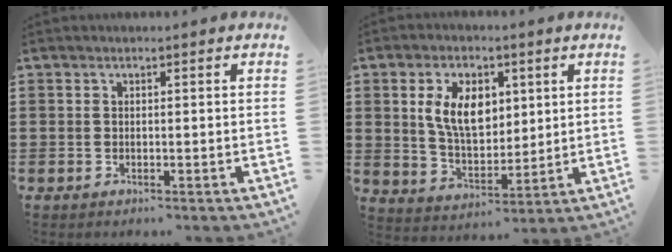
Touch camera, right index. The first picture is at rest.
{"total": 8.7, "force": [2.4, 5.2, 6.4], "torque": [-0.139, 0.011, 0.041]}